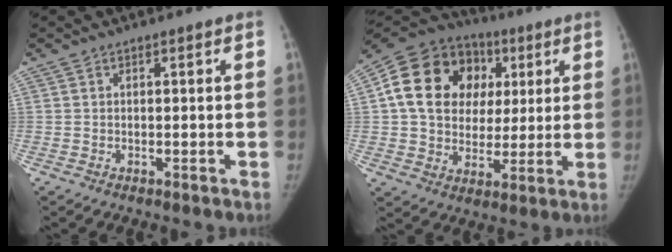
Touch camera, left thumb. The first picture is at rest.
{"total": 20.4, "force": [4.8, 16.2, 11.3], "torque": [-0.176, 0.026, 0.080]}